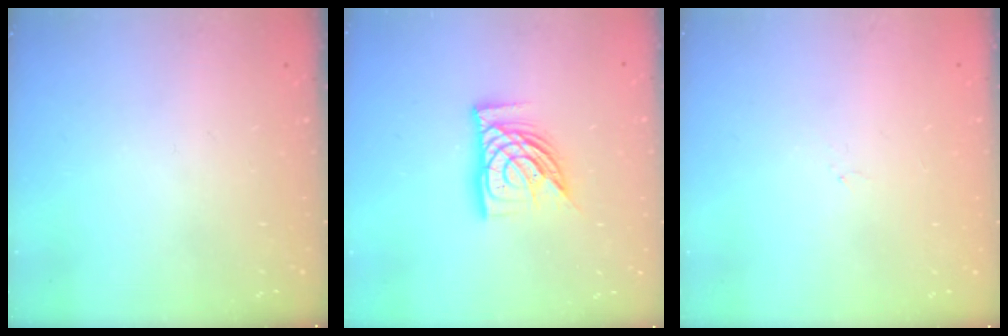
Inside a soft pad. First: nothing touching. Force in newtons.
{"total": 14.0, "press": 13.9, "slide": 1.6}
{"total": 0.0}